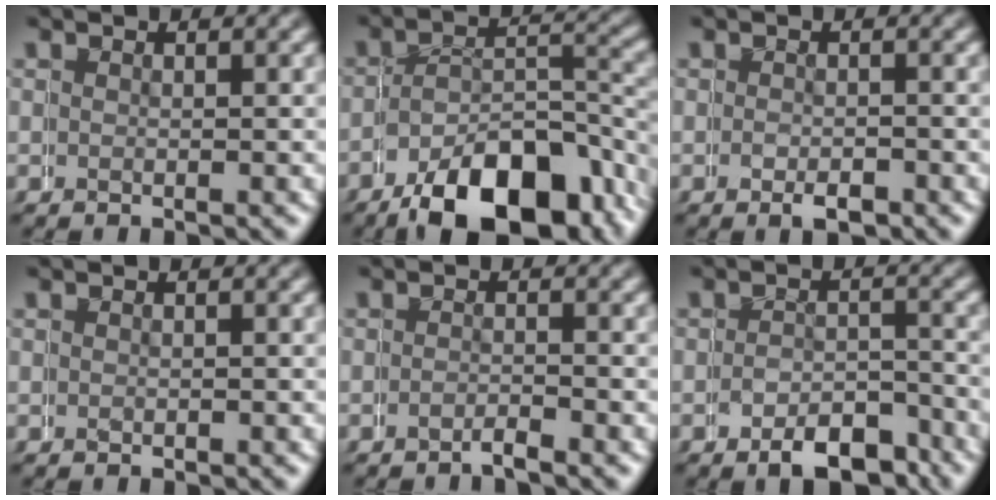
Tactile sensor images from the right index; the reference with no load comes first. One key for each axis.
{"total": 9.9, "fx": -6.3, "fy": 4.7, "fz": 6.0, "tx": -0.070, "ty": -0.020, "tz": -0.090}
{"total": 1.3, "fx": -0.8, "fy": 0.9, "fz": 0.7, "tx": -0.004, "ty": 0.000, "tz": -0.015}
{"total": 0.0}
{"total": 1.3, "fx": -1.2, "fy": -0.4, "fz": 0.0, "tx": 0.003, "ty": 0.002, "tz": -0.024}
{"total": 5.1, "fx": -4.3, "fy": 2.3, "fz": 1.4, "tx": -0.008, "ty": -0.008, "tz": -0.072}